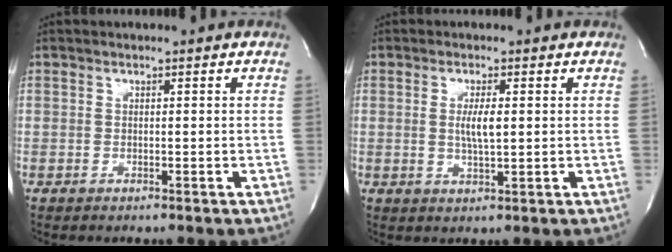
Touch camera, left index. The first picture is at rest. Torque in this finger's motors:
{"motor_torque": [0.72, 0.14, 0.20, 0.05]}